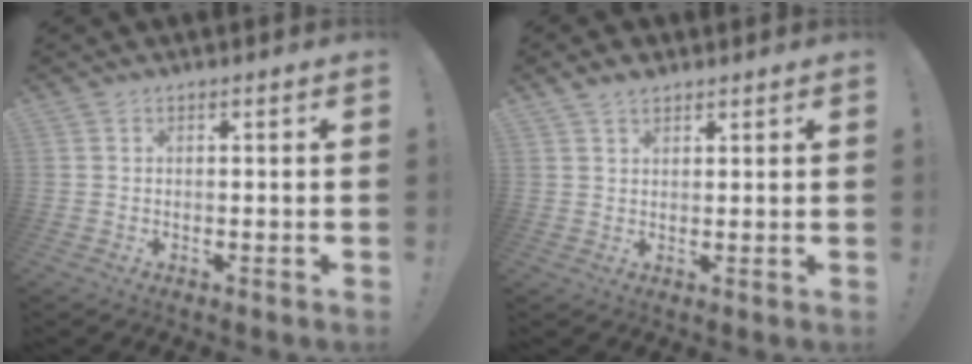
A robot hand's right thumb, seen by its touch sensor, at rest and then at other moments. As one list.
[{"total": 3.2, "force": [2.4, 1.7, 1.2], "torque": [-0.021, -0.009, 0.046]}]